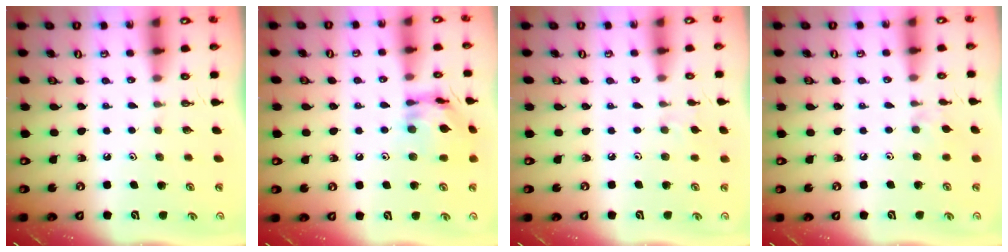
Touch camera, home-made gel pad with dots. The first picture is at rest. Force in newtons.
{"total": 14.0, "press": 13.9, "slide": 1.3}
{"total": 2.6, "press": 2.6, "slide": 0.5}
{"total": 3.6, "press": 3.6, "slide": 0.5}